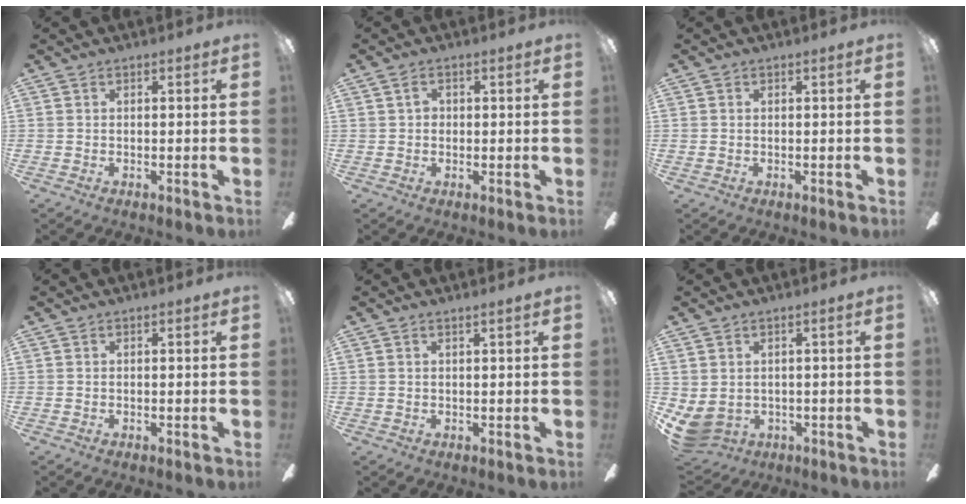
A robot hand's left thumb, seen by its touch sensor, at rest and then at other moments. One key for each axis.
{"total": 2.2, "fx": 0.4, "fy": 1.6, "fz": 1.4, "tx": -0.020, "ty": 0.005, "tz": 0.004}
{"total": 0.0}
{"total": 0.0}
{"total": 1.0, "fx": 0.7, "fy": 0.0, "fz": 0.7, "tx": -0.013, "ty": 0.001, "tz": 0.012}
{"total": 3.9, "fx": 0.0, "fy": 3.1, "fz": 2.3, "tx": -0.073, "ty": -0.008, "tz": -0.003}